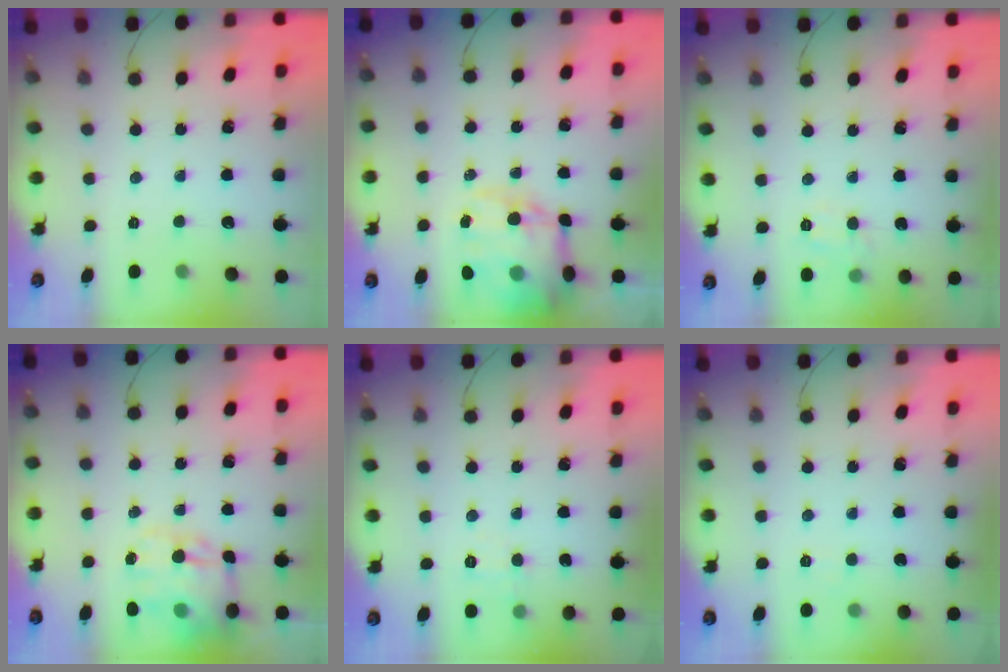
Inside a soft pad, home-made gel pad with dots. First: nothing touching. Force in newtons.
{"total": 18.3, "press": 17.8, "slide": 4.2}
{"total": 7.3, "press": 7.2, "slide": 1.0}
{"total": 13.6, "press": 13.1, "slide": 3.7}
{"total": 5.3, "press": 5.0, "slide": 1.5}
{"total": 3.8, "press": 3.7, "slide": 0.9}